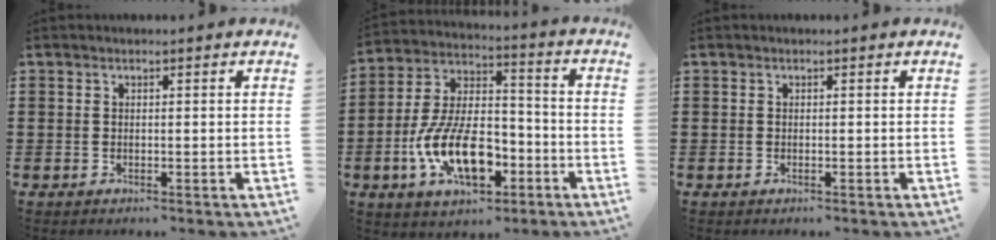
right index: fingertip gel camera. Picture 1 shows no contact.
{"total": 12.7, "force": [-4.8, 6.4, 9.9], "torque": [-0.214, 0.004, -0.087]}
{"total": 0.0}